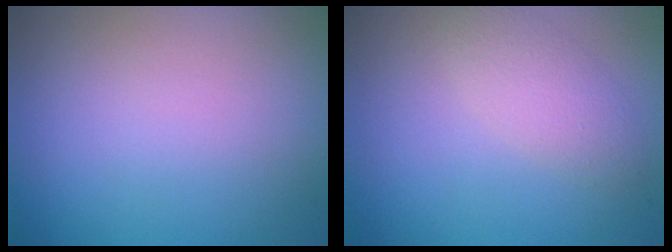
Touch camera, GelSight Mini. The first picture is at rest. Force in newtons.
{"total": 2.4, "press": 2.4, "slide": 0.1}